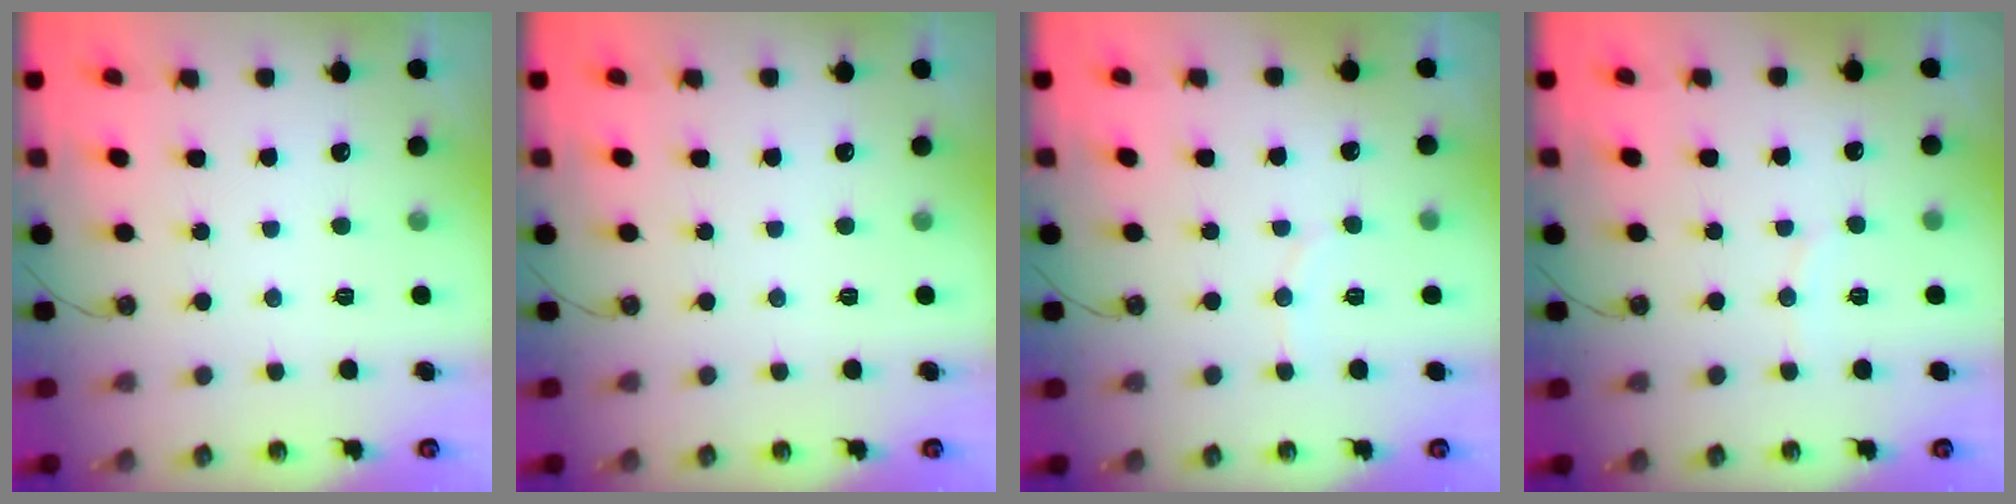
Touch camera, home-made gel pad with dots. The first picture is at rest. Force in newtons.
{"total": 0.0}
{"total": 4.9, "press": 4.7, "slide": 1.4}
{"total": 3.2, "press": 3.1, "slide": 0.3}